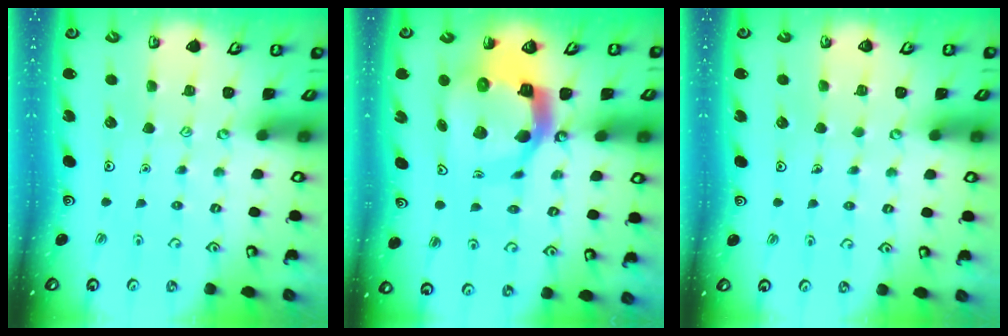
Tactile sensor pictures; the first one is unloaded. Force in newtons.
{"total": 14.4, "press": 14.3, "slide": 1.6}
{"total": 0.8, "press": 0.8, "slide": 0.3}